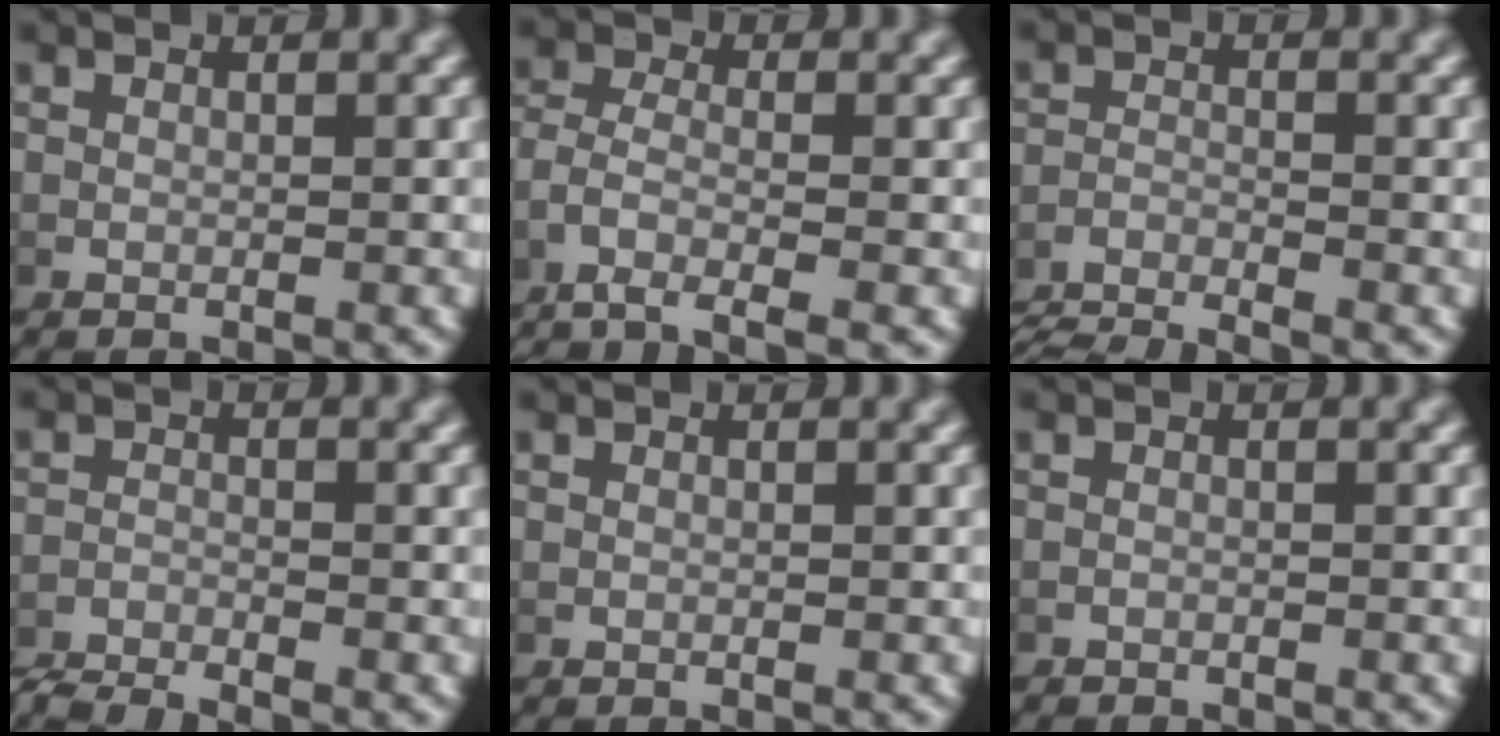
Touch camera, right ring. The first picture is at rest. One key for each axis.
{"total": 4.9, "fx": -2.8, "fy": 2.3, "fz": 3.3, "tx": -0.088, "ty": -0.030, "tz": -0.031}
{"total": 6.5, "fx": -6.1, "fy": 1.6, "fz": 1.5, "tx": -0.023, "ty": -0.022, "tz": -0.093}
{"total": 3.5, "fx": -3.4, "fy": 0.7, "fz": 0.5, "tx": -0.008, "ty": -0.011, "tz": -0.059}
{"total": 0.0}
{"total": 0.7, "fx": -0.7, "fy": -0.1, "fz": -0.1, "tx": -0.003, "ty": -0.007, "tz": -0.008}